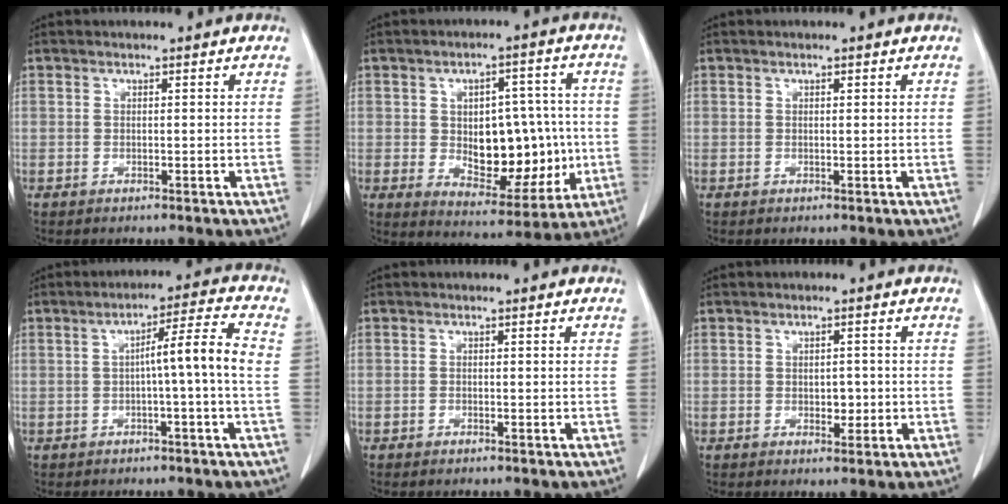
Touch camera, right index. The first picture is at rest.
{"total": 14.1, "force": [-0.7, 7.9, 11.7], "torque": [-0.170, 0.017, 0.012]}
{"total": 0.0}
{"total": 7.1, "force": [-0.4, -1.1, 7.0], "torque": [-0.105, 0.017, -0.006]}
{"total": 0.6, "force": [-0.5, 0.2, 0.3], "torque": [-0.010, -0.001, -0.008]}
{"total": 2.5, "force": [-0.4, 1.6, 1.9], "torque": [-0.023, 0.002, 0.001]}